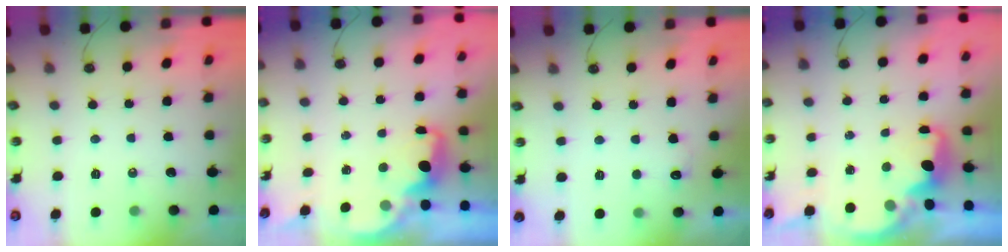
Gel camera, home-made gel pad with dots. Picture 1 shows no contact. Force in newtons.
{"total": 1.7, "press": 1.6, "slide": 0.5}
{"total": 4.9, "press": 4.8, "slide": 1.0}
{"total": 2.1, "press": 1.9, "slide": 0.8}